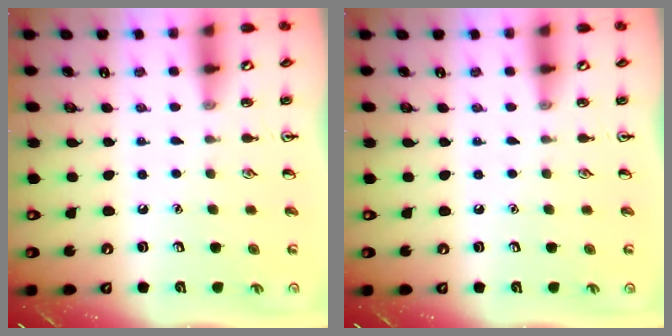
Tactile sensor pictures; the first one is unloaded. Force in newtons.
{"total": 0.0}